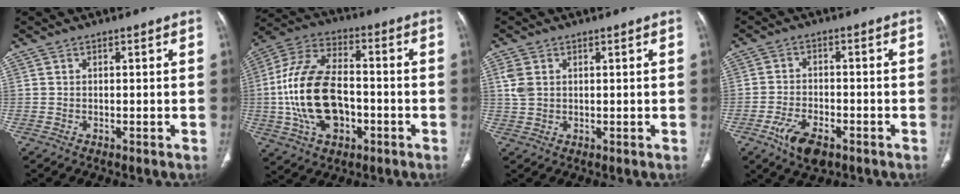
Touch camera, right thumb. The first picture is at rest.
{"total": 18.6, "force": [-2.8, 11.0, 14.7], "torque": [-0.285, 0.029, -0.045]}
{"total": 3.3, "force": [0.9, 2.4, 2.2], "torque": [-0.054, 0.002, 0.024]}
{"total": 7.2, "force": [-3.9, 3.6, 4.8], "torque": [-0.089, 0.014, -0.065]}